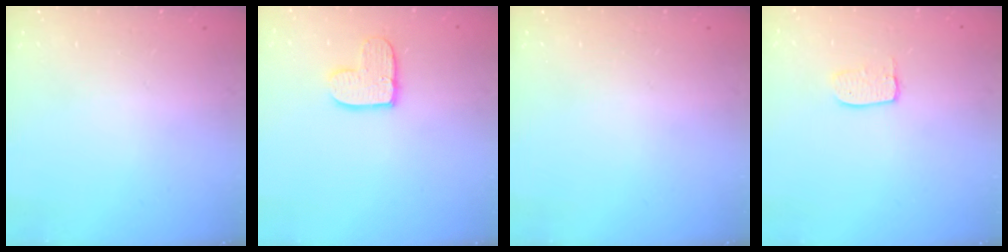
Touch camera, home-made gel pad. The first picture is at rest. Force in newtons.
{"total": 9.4, "press": 9.3, "slide": 0.7}
{"total": 0.0}
{"total": 6.0, "press": 6.0, "slide": 0.3}